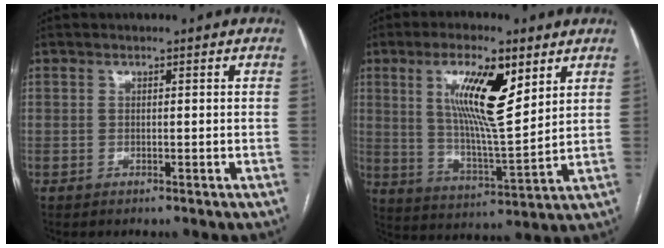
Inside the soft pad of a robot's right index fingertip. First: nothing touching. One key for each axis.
{"total": 12.9, "fx": 5.6, "fy": 2.5, "fz": 11.4, "tx": -0.213, "ty": -0.002, "tz": 0.101}